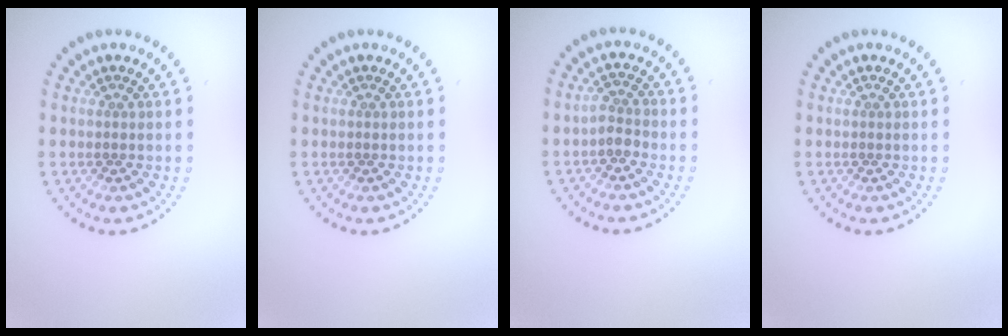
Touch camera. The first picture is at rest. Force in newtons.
{"total": 0.0}
{"total": 1.6, "press": 1.4, "slide": 0.8}
{"total": 0.0}